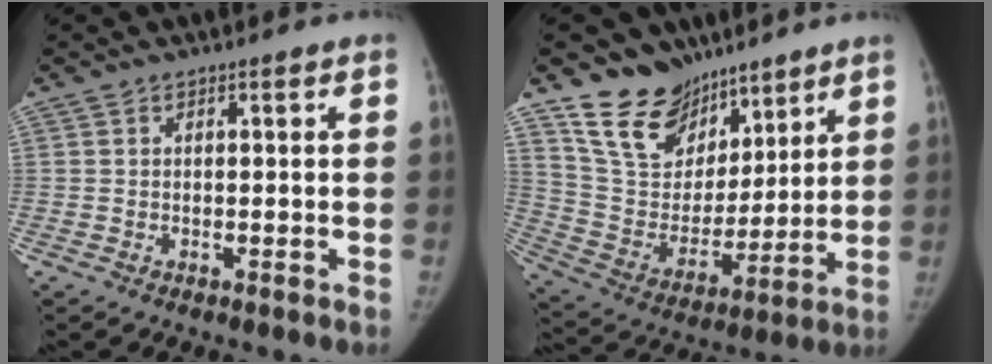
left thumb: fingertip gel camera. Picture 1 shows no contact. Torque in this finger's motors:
{"motor_torque": [0.00, 0.14, -0.14, -0.38, 0.06]}